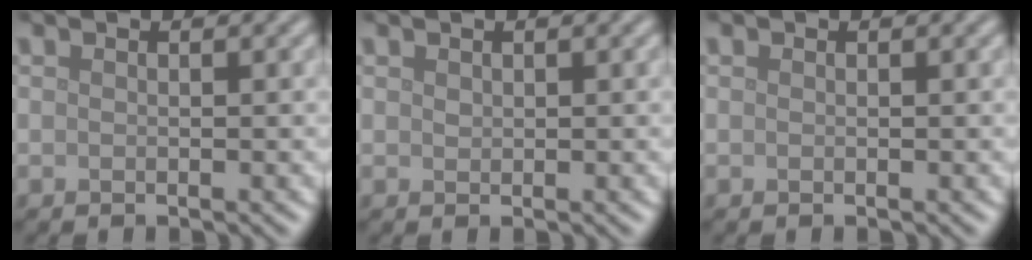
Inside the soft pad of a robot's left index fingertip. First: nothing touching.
{"total": 0.5, "force": [0.3, 0.4, 0.2], "torque": [-0.004, -0.001, 0.007]}
{"total": 0.0}